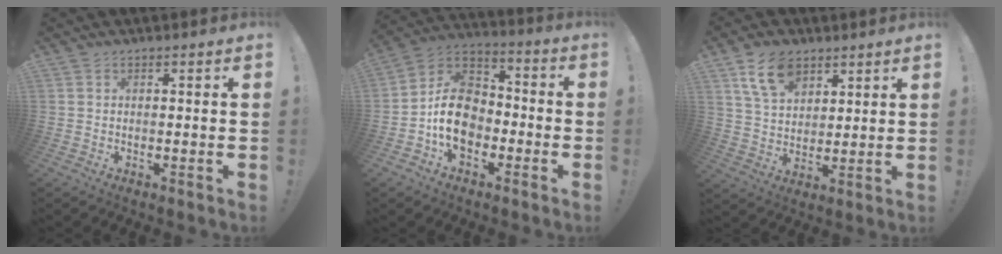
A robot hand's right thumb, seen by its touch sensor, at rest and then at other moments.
{"total": 15.0, "force": [-4.1, 11.3, 8.9], "torque": [-0.137, 0.033, -0.069]}
{"total": 11.5, "force": [6.8, 6.9, 6.2], "torque": [-0.107, -0.022, 0.129]}